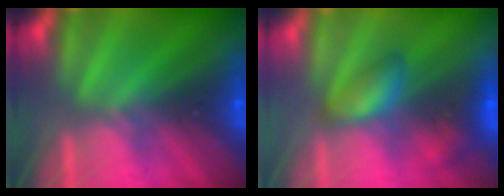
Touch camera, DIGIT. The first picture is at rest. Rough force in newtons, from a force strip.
{"total": 2.8}